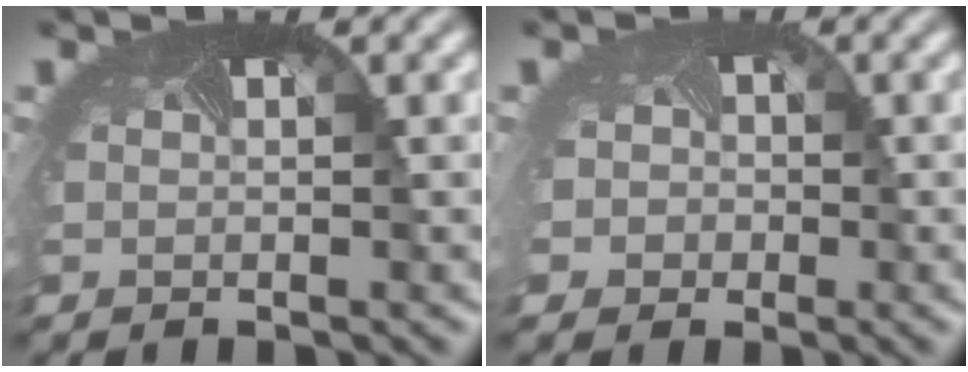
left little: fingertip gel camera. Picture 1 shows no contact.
{"total": 3.2, "force": [-0.7, 3.0, 1.0], "torque": [-0.013, -0.002, -0.024]}